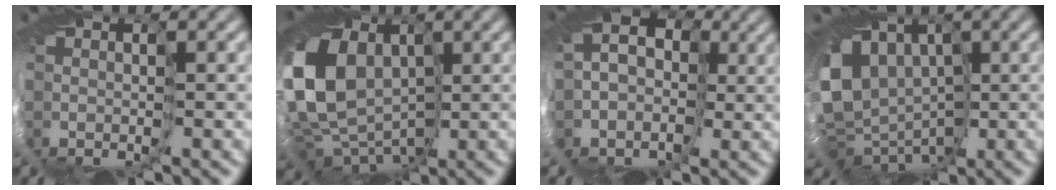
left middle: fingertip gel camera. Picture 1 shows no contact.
{"total": 12.4, "force": [0.9, 9.9, 7.4], "torque": [-0.182, -0.005, 0.021]}
{"total": 11.0, "force": [1.6, 9.9, 4.4], "torque": [-0.103, 0.026, -0.009]}
{"total": 9.3, "force": [1.3, 7.7, 5.0], "torque": [-0.098, -0.006, 0.038]}